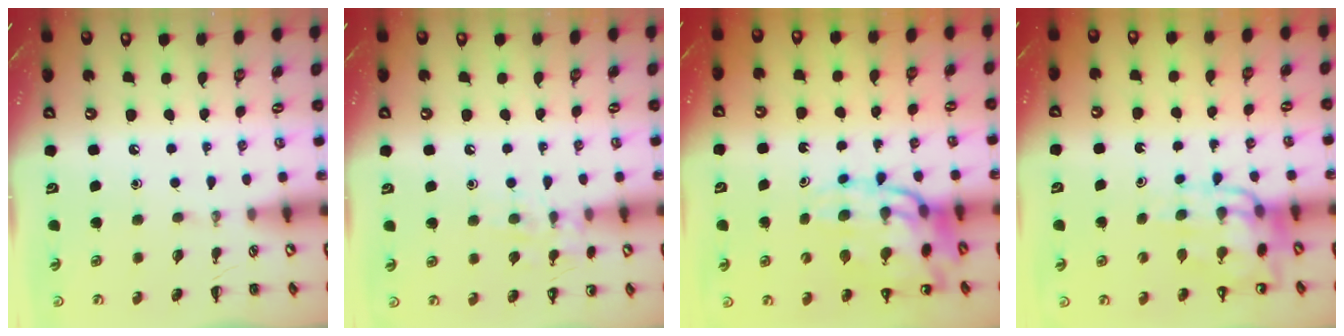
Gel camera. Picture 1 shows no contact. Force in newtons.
{"total": 8.3, "press": 8.1, "slide": 1.5}
{"total": 14.6, "press": 14.0, "slide": 4.2}
{"total": 11.3, "press": 10.8, "slide": 3.2}